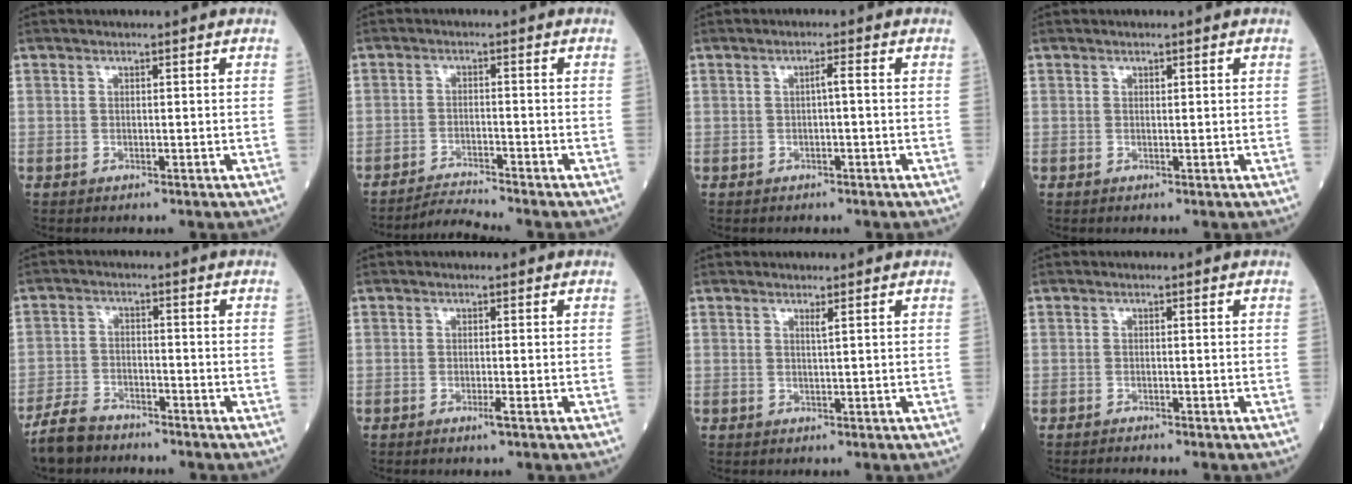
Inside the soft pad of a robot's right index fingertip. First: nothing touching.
{"total": 4.0, "force": [-3.7, -1.7, 0.0], "torque": [-0.010, -0.017, -0.066]}
{"total": 1.3, "force": [-0.2, 0.0, 1.3], "torque": [-0.019, 0.004, -0.003]}
{"total": 0.0}
{"total": 5.9, "force": [-5.3, 2.0, 1.7], "torque": [-0.044, -0.012, -0.102]}
{"total": 1.2, "force": [-0.6, -0.2, 0.9], "torque": [-0.019, -0.002, -0.012]}
{"total": 0.8, "force": [0.5, -0.3, 0.6], "torque": [-0.020, -0.007, 0.010]}
{"total": 1.3, "force": [-1.3, -0.3, 0.3], "torque": [-0.007, -0.003, -0.021]}